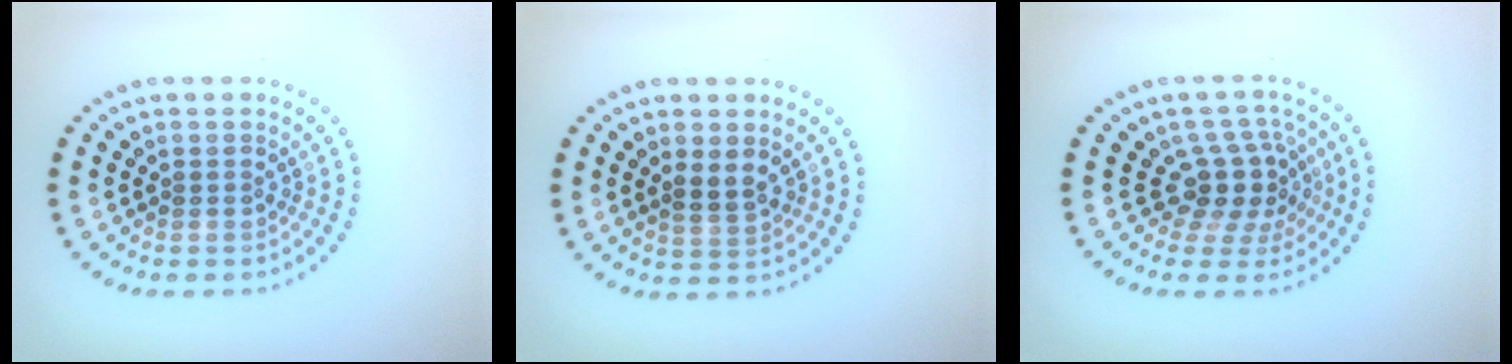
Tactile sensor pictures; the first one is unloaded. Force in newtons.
{"total": 1.9, "press": 1.7, "slide": 0.8}
{"total": 3.7, "press": 2.7, "slide": 2.5}